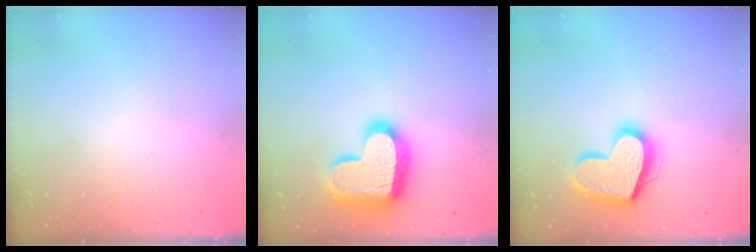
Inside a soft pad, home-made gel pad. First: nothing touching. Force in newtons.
{"total": 19.3, "press": 19.2, "slide": 1.5}
{"total": 17.7, "press": 17.7, "slide": 1.5}